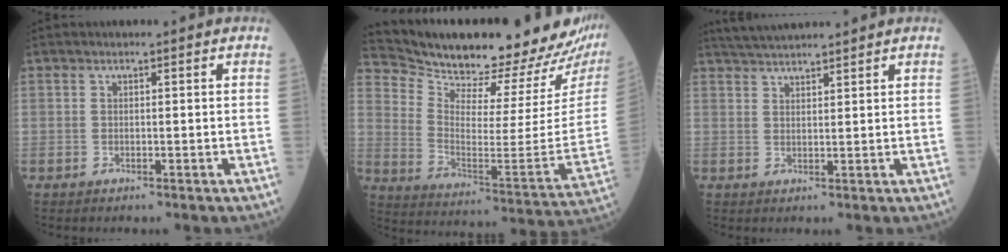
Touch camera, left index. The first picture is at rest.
{"total": 23.8, "force": [22.3, 2.2, 8.0], "torque": [-0.147, -0.102, 0.314]}
{"total": 5.8, "force": [5.5, -0.1, 1.9], "torque": [-0.038, 0.032, 0.100]}